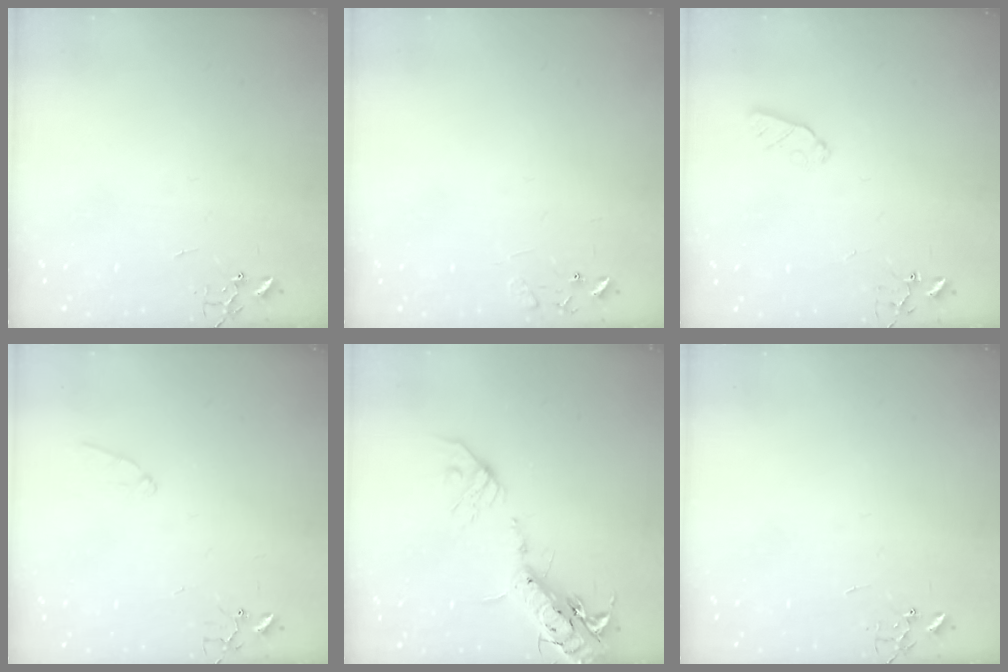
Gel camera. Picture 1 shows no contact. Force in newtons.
{"total": 7.7, "press": 7.7, "slide": 0.6}
{"total": 5.5, "press": 5.4, "slide": 1.1}
{"total": 5.7, "press": 5.7, "slide": 0.6}
{"total": 18.7, "press": 18.3, "slide": 3.9}
{"total": 0.0}